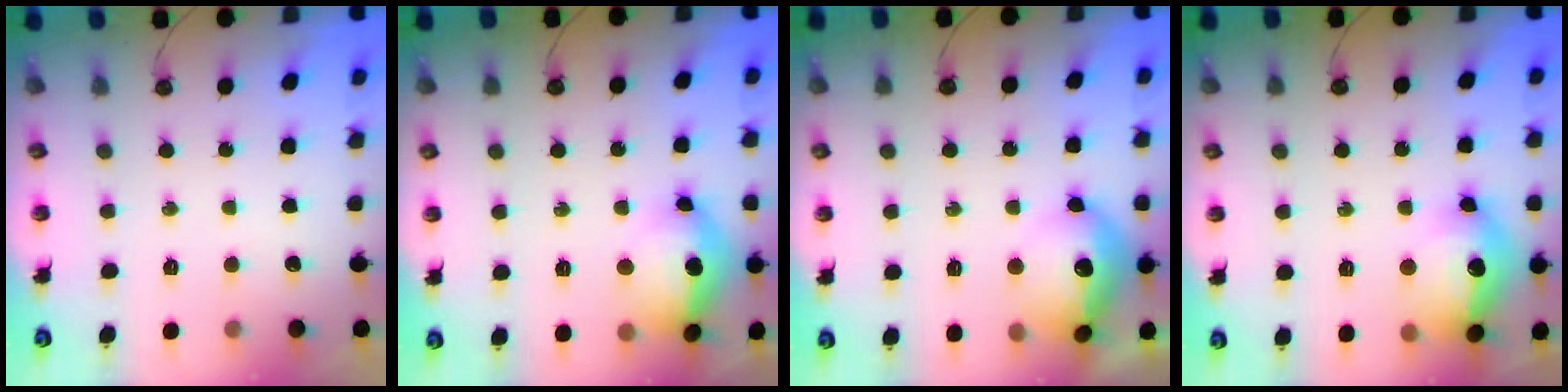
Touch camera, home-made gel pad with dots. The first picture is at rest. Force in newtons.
{"total": 15.7, "press": 15.5, "slide": 2.2}
{"total": 17.0, "press": 17.0, "slide": 1.3}
{"total": 17.5, "press": 17.4, "slide": 1.5}